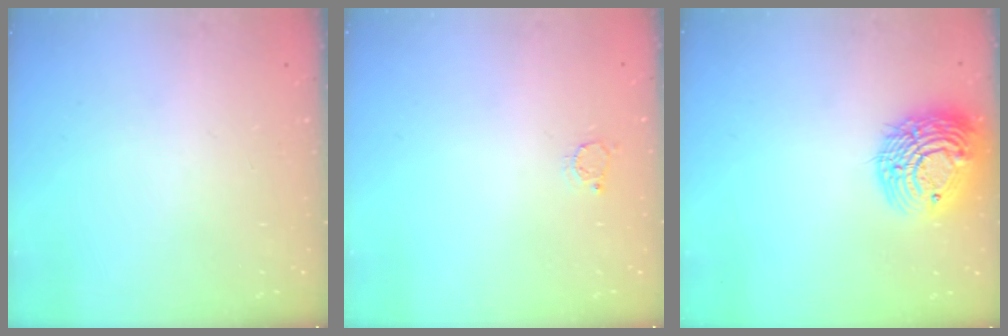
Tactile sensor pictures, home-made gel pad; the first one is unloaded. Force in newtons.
{"total": 2.8, "press": 2.8, "slide": 0.3}
{"total": 17.1, "press": 17.1, "slide": 1.4}